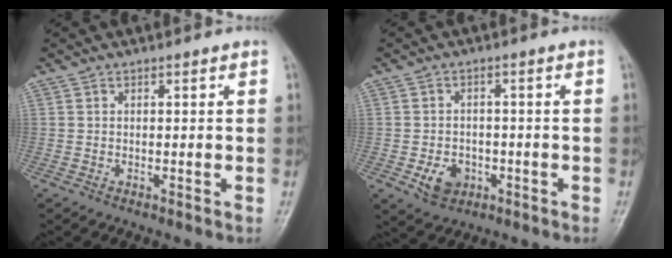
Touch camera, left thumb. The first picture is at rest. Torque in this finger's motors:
{"motor_torque": [0.11, 1.19, 0.35, 0.34, 0.00]}